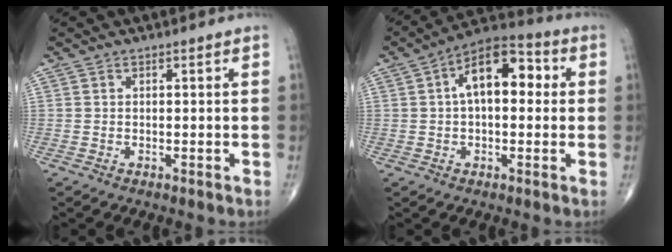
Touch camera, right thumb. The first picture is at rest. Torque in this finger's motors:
{"motor_torque": [2.18, 2.44, 0.94, -0.07, 0.10]}